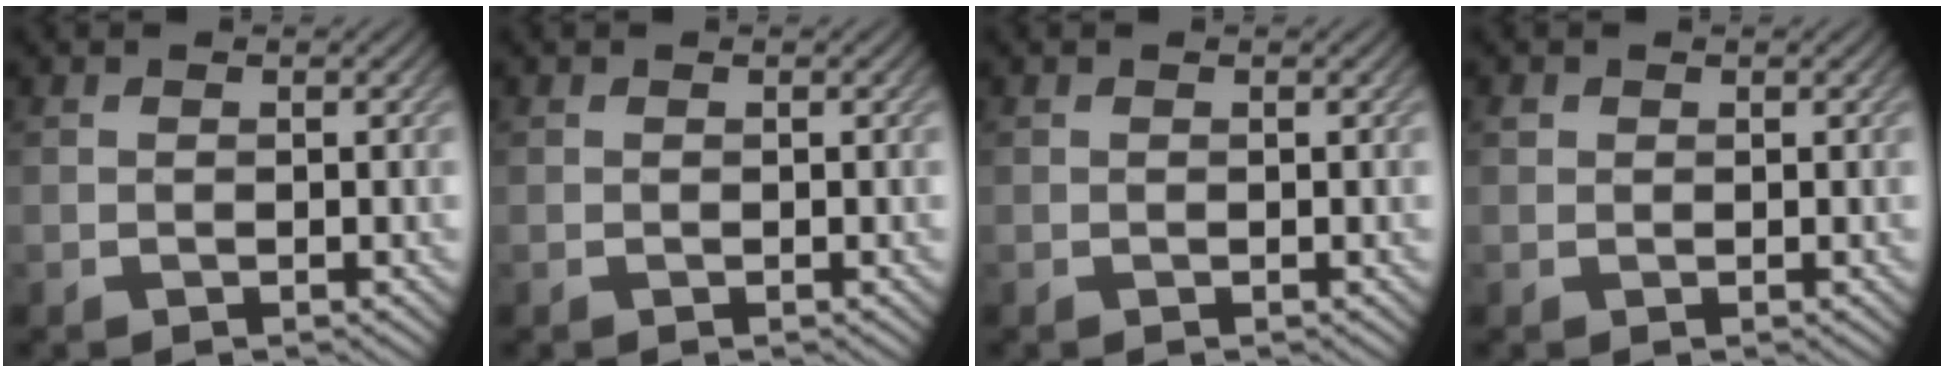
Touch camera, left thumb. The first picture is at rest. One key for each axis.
{"total": 0.0}
{"total": 0.0}
{"total": 0.7, "fx": 0.3, "fy": 0.6, "fz": 0.1, "tx": -0.002, "ty": 0.000, "tz": 0.005}